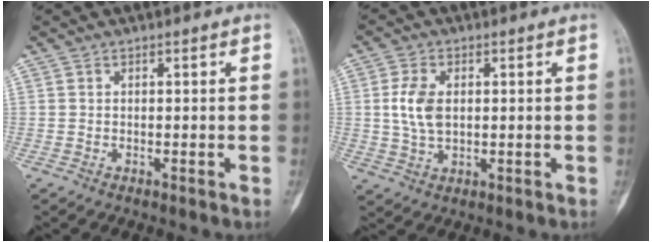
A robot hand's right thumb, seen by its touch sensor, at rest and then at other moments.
{"total": 6.6, "force": [0.8, 4.0, 5.2], "torque": [-0.106, 0.000, 0.018]}